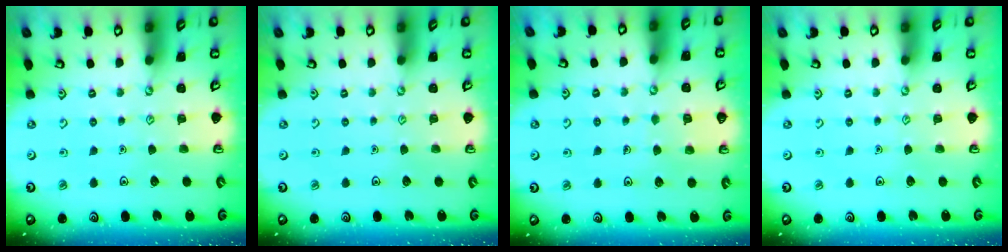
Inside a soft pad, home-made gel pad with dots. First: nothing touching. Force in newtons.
{"total": 0.0}
{"total": 3.5, "press": 3.5, "slide": 0.3}
{"total": 0.0}